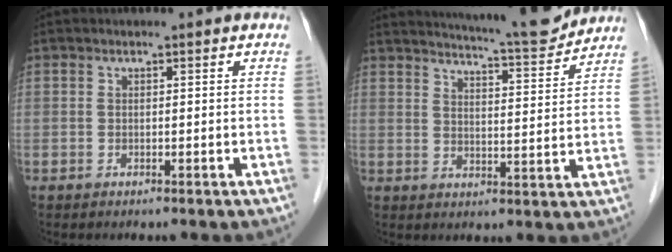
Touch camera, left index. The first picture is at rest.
{"total": 12.4, "force": [11.8, 0.4, 4.0], "torque": [-0.065, -0.007, 0.158]}